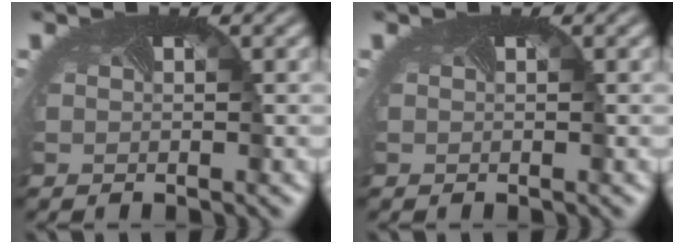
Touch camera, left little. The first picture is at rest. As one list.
[{"total": 0.0}]